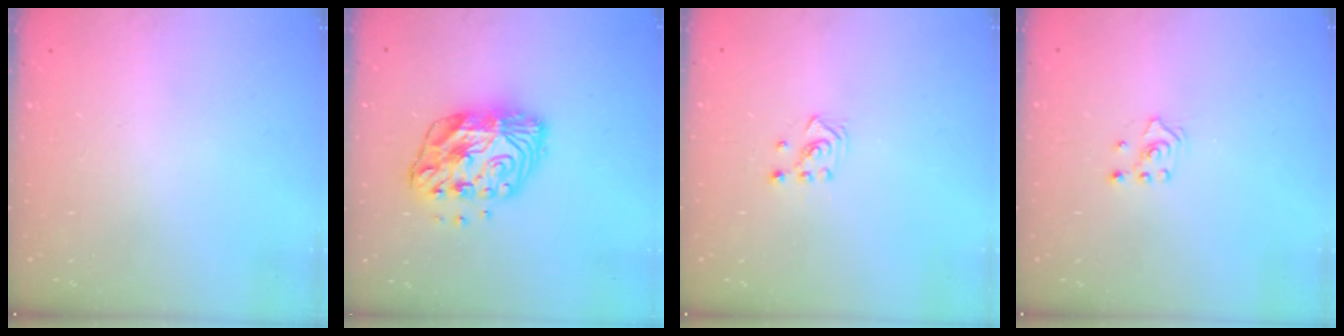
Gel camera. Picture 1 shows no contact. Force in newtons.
{"total": 12.5, "press": 12.5, "slide": 0.9}
{"total": 2.5, "press": 2.4, "slide": 0.8}
{"total": 2.4, "press": 2.2, "slide": 0.8}